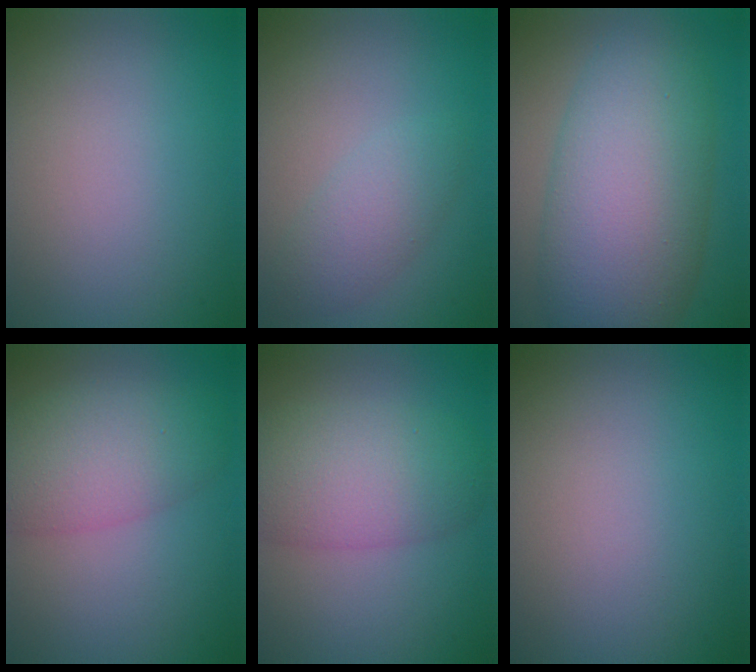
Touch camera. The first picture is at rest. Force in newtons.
{"total": 2.7, "press": 2.7, "slide": 0.1}
{"total": 11.0, "press": 11.0, "slide": 0.0}
{"total": 5.8, "press": 5.8, "slide": 0.2}
{"total": 6.3, "press": 6.3, "slide": 0.3}
{"total": 0.0}